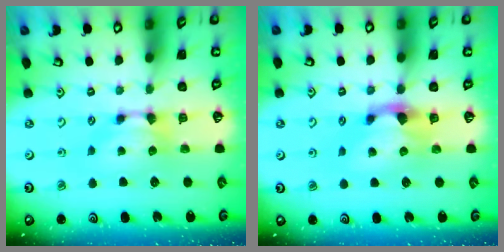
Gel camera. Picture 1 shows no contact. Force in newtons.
{"total": 1.9, "press": 1.4, "slide": 1.3}